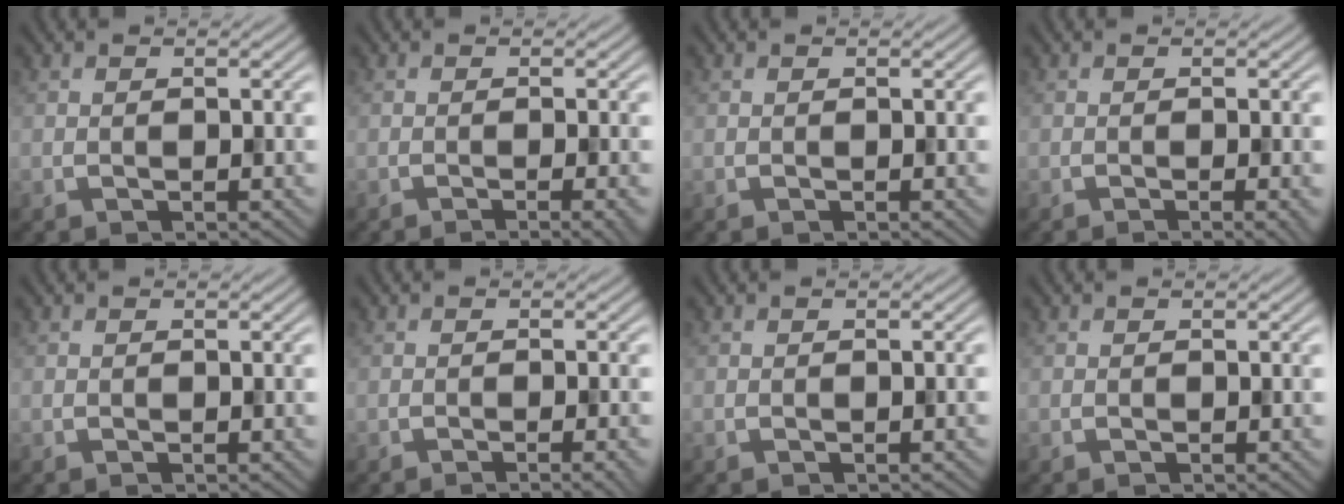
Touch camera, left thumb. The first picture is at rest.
{"total": 3.3, "force": [-1.5, 0.7, 2.8], "torque": [-0.024, 0.006, -0.017]}
{"total": 0.0}
{"total": 2.4, "force": [-0.9, 0.5, 2.1], "torque": [-0.018, 0.003, -0.009]}
{"total": 0.0}
{"total": 2.8, "force": [-1.3, 0.6, 2.4], "torque": [-0.021, 0.006, -0.017]}
{"total": 0.0}
{"total": 0.0}